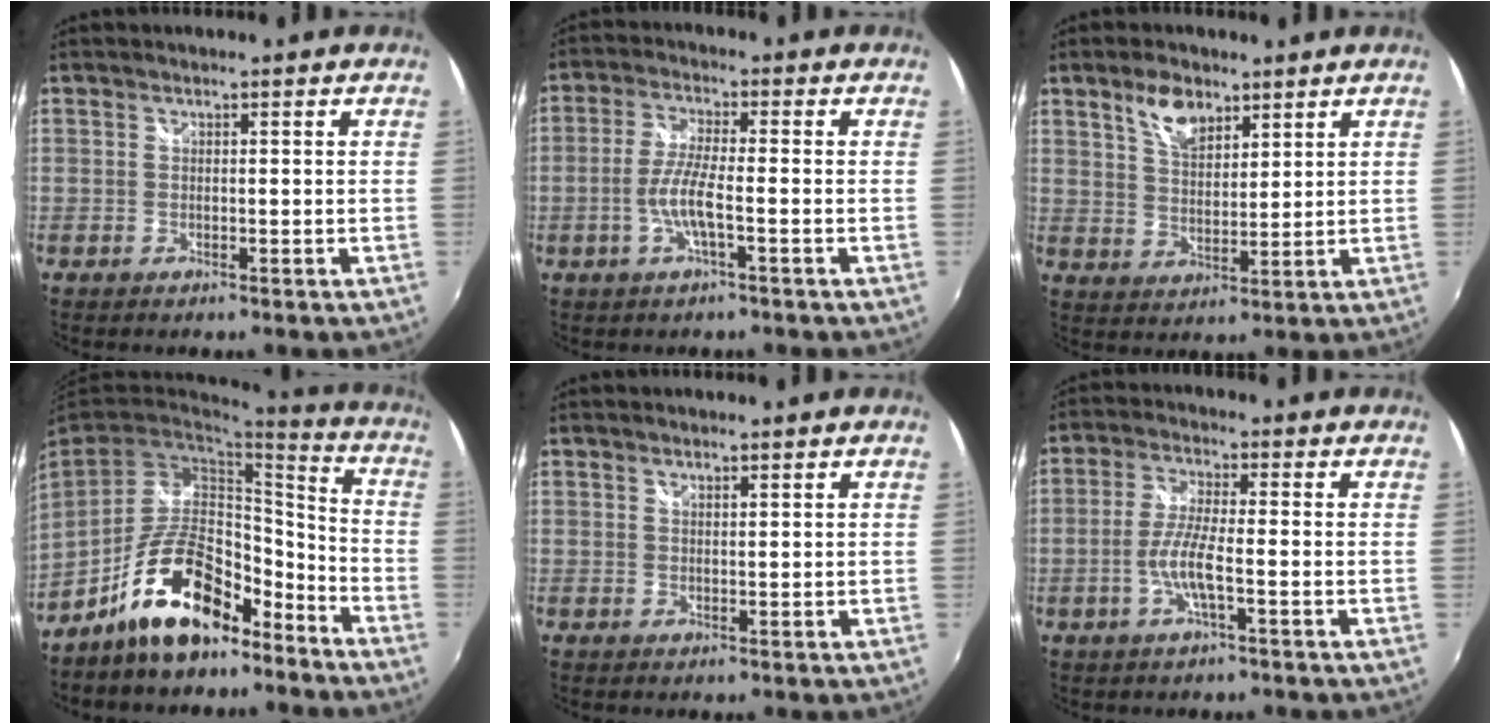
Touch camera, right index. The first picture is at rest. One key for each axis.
{"total": 5.8, "fx": -2.0, "fy": 0.4, "fz": 5.4, "tx": -0.115, "ty": -0.001, "tz": -0.039}
{"total": 6.9, "fx": 4.4, "fy": 3.4, "fz": 4.1, "tx": -0.071, "ty": 0.008, "tz": 0.081}
{"total": 16.9, "fx": -11.6, "fy": 7.2, "fz": 9.9, "tx": -0.188, "ty": 0.032, "tz": -0.185}
{"total": 0.8, "fx": 0.7, "fy": 0.1, "fz": 0.4, "tx": -0.006, "ty": 0.001, "tz": 0.012}
{"total": 5.7, "fx": -2.0, "fy": 0.4, "fz": 5.3, "tx": -0.113, "ty": -0.001, "tz": -0.040}